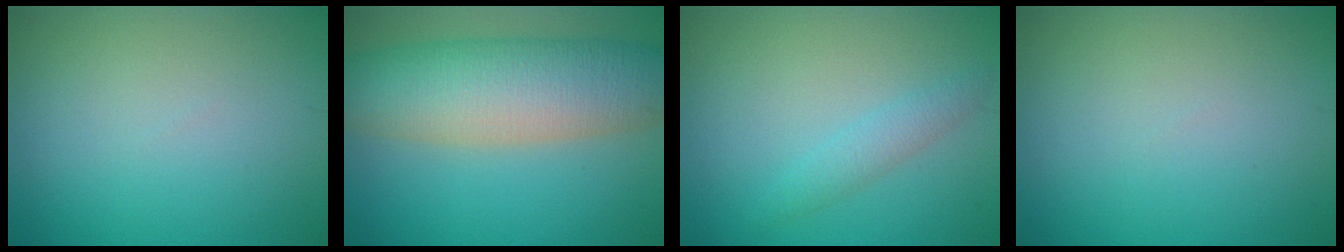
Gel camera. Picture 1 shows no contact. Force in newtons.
{"total": 9.9, "press": 9.9, "slide": 0.5}
{"total": 1.7, "press": 1.7, "slide": 0.1}
{"total": 0.0}